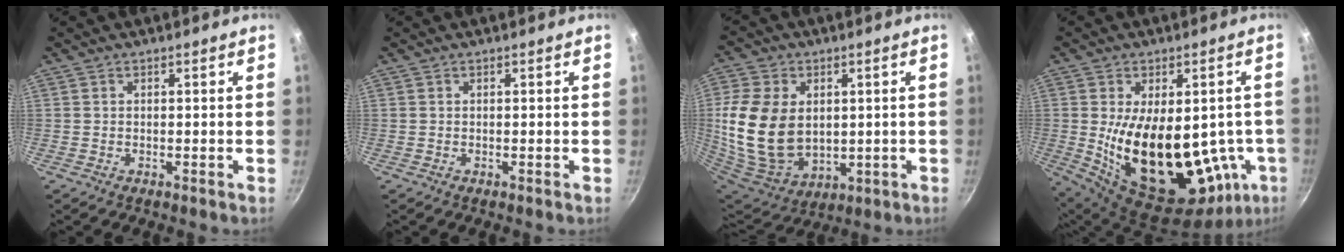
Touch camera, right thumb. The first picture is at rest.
{"total": 0.0}
{"total": 20.3, "force": [2.0, 14.4, 14.2], "torque": [-0.275, -0.016, 0.059]}
{"total": 25.6, "force": [-2.5, 13.6, 21.5], "torque": [-0.303, -0.019, -0.009]}